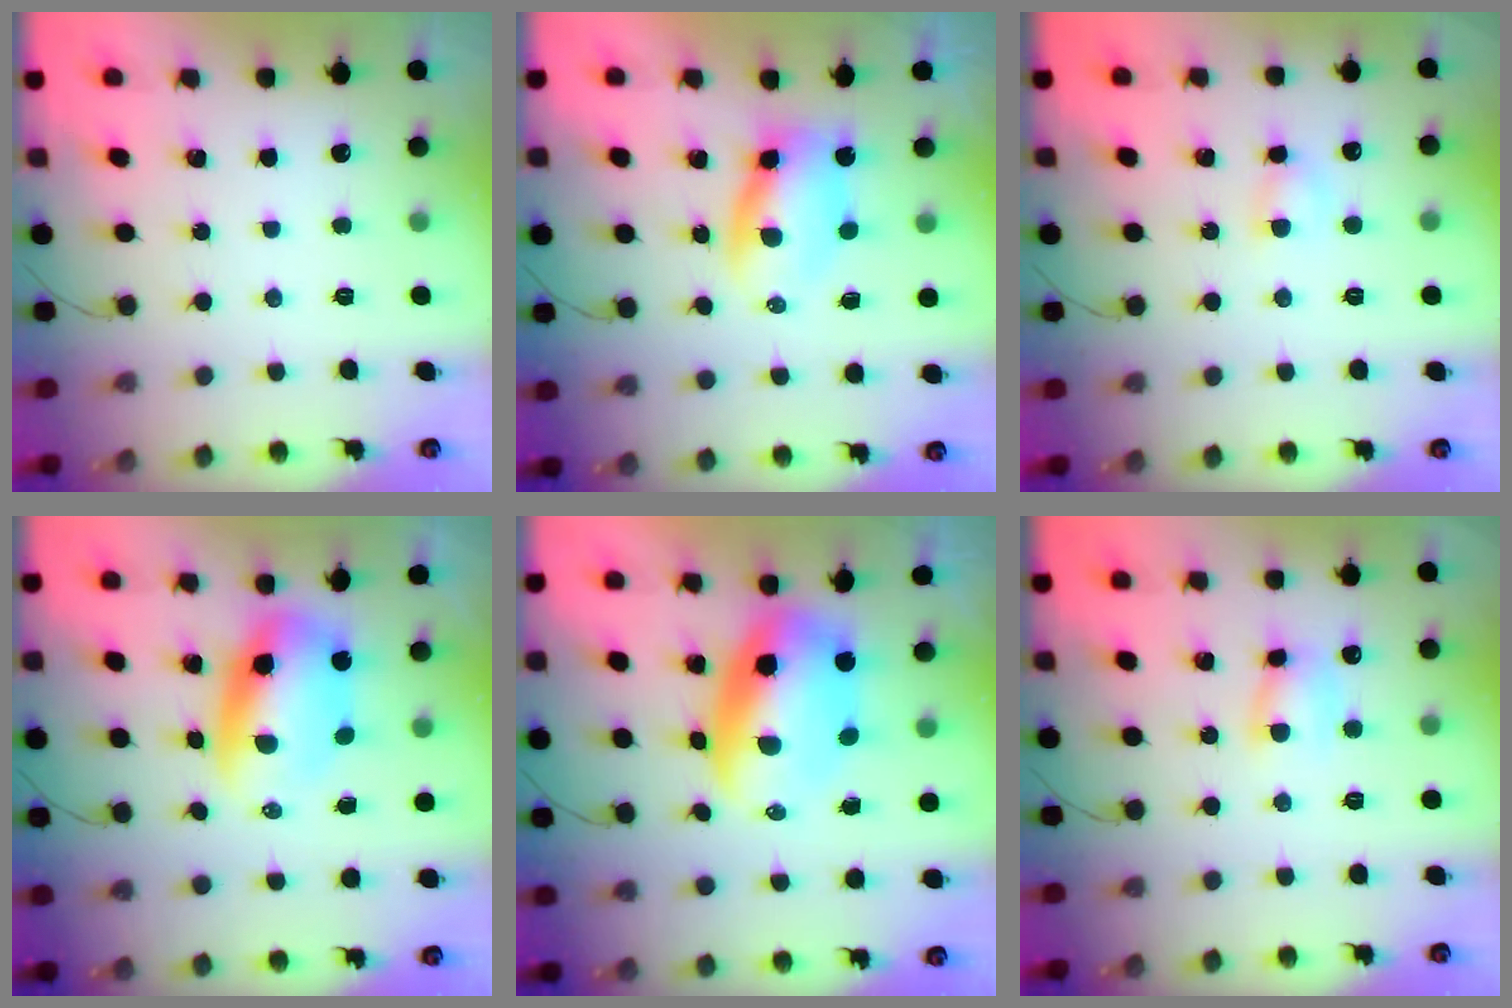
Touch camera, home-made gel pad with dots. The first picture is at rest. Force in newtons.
{"total": 5.0, "press": 4.9, "slide": 1.1}
{"total": 3.8, "press": 3.5, "slide": 1.3}
{"total": 9.2, "press": 8.9, "slide": 2.3}
{"total": 11.0, "press": 10.7, "slide": 2.8}
{"total": 5.8, "press": 5.8, "slide": 0.6}